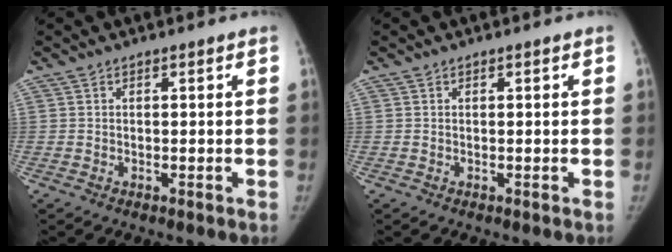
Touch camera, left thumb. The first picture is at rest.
{"total": 0.0}